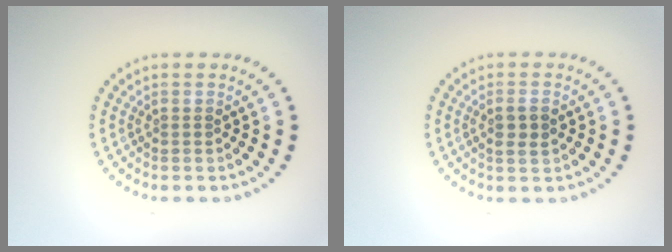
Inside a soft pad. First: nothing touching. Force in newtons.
{"total": 1.8, "press": 1.7, "slide": 0.4}